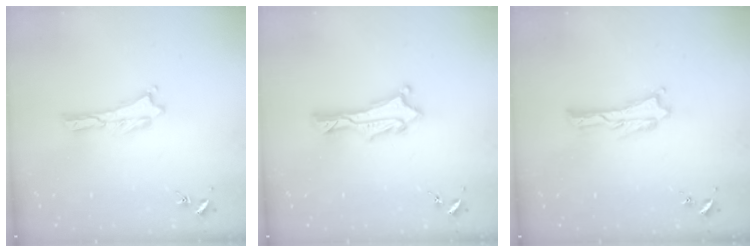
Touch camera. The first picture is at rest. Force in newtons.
{"total": 1.5, "press": 1.5, "slide": 0.1}
{"total": 0.0}